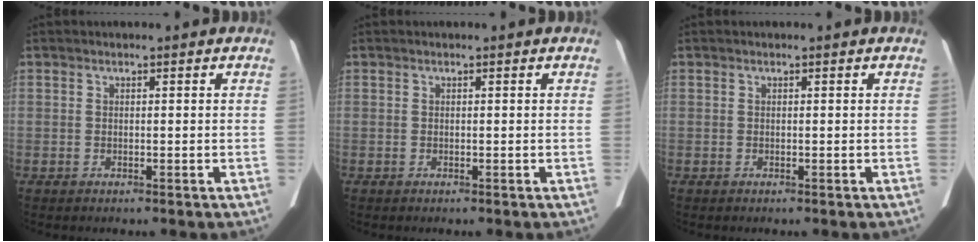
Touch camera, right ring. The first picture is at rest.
{"total": 0.0}
{"total": 0.0}